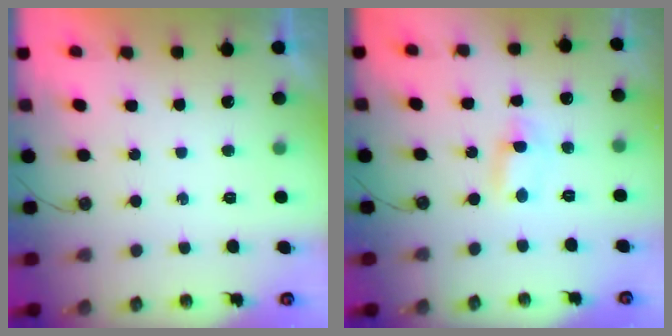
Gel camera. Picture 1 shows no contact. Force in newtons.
{"total": 1.2, "press": 1.0, "slide": 0.6}